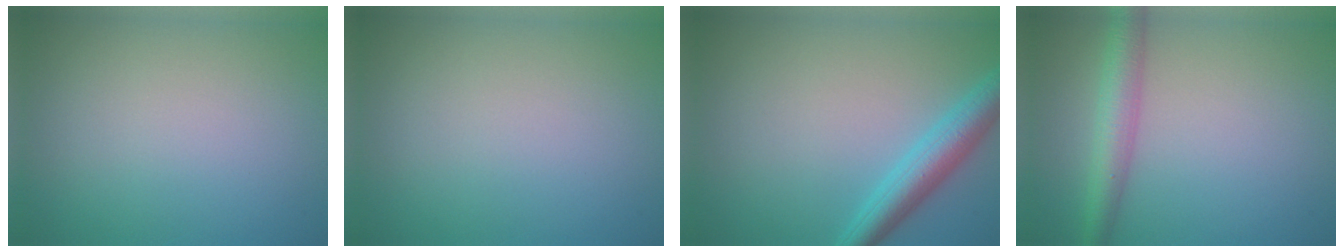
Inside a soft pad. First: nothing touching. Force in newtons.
{"total": 0.0}
{"total": 4.2, "press": 4.2, "slide": 0.1}
{"total": 3.7, "press": 3.7, "slide": 0.1}